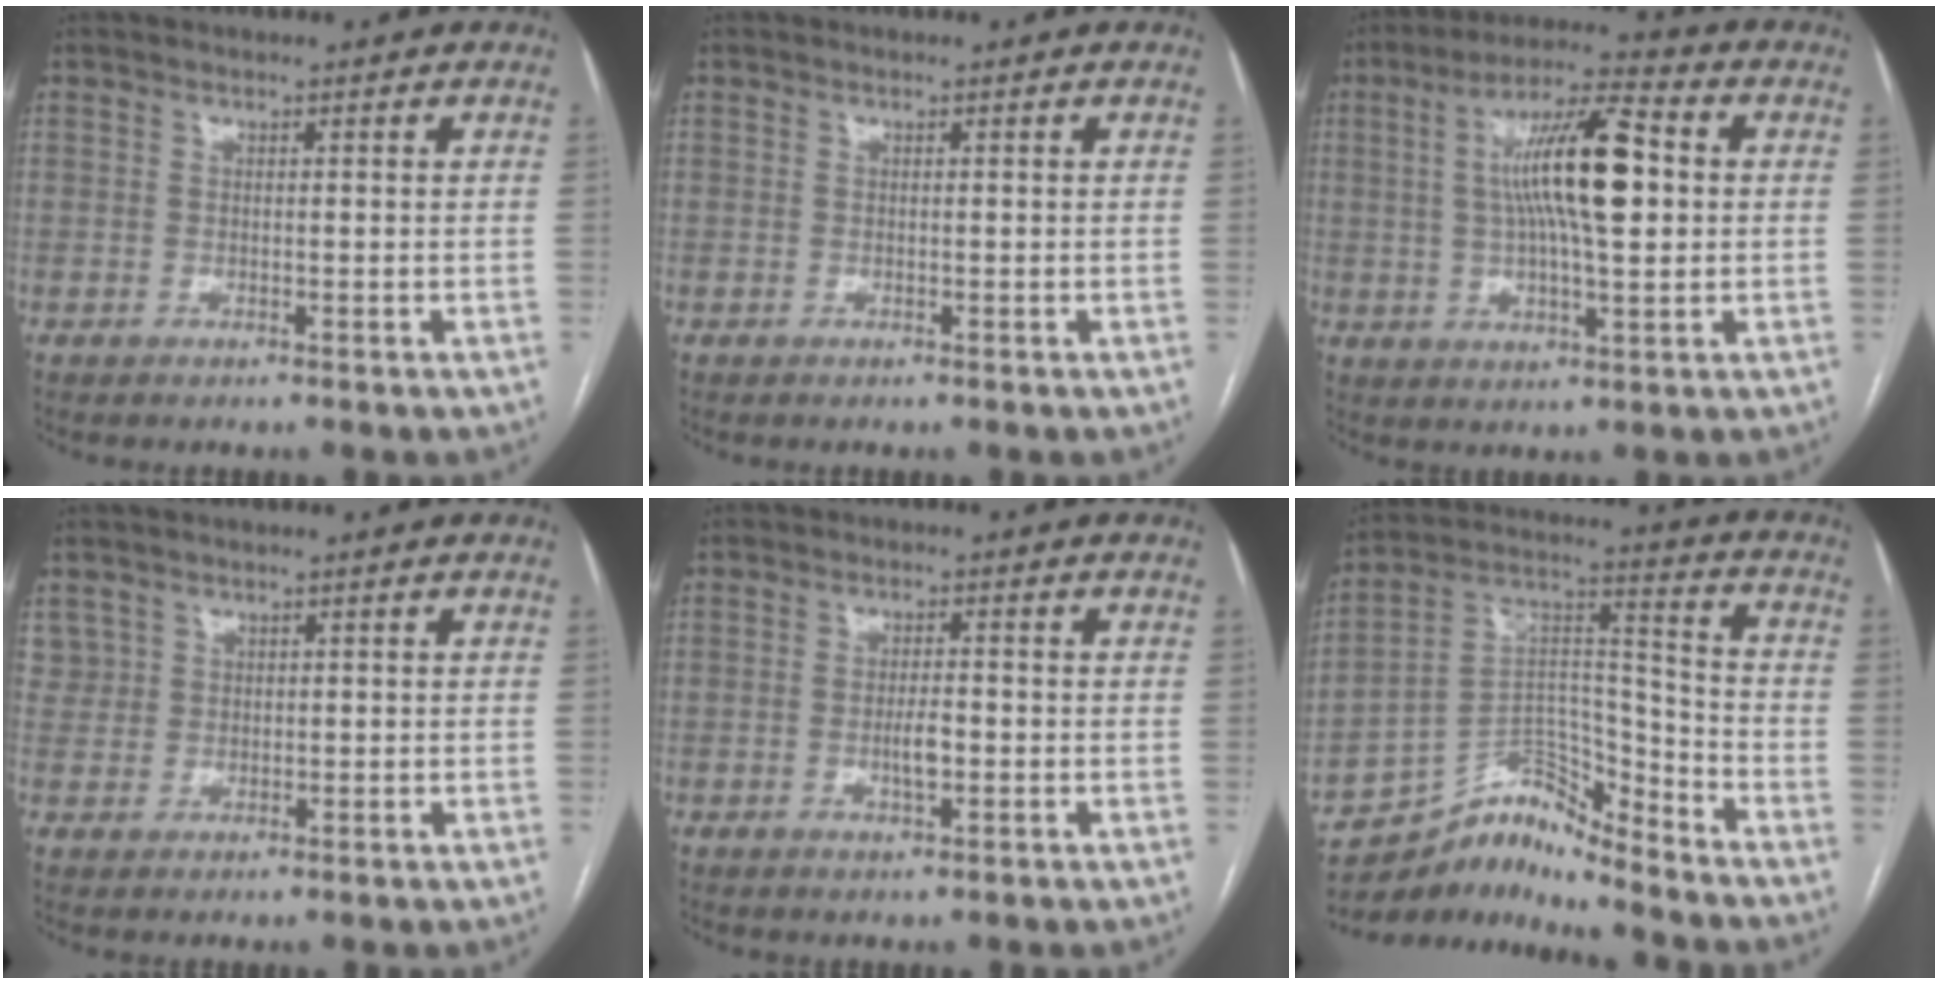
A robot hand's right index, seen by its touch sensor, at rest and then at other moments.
{"total": 0.0}
{"total": 13.8, "force": [1.8, 2.7, 13.4], "torque": [-0.239, 0.024, 0.026]}
{"total": 2.6, "force": [1.3, 2.2, -0.2], "torque": [0.021, 0.007, 0.021]}
{"total": 3.1, "force": [-0.7, 0.9, 2.9], "torque": [-0.053, 0.000, -0.010]}
{"total": 10.0, "force": [-9.9, 1.2, 0.3], "torque": [0.000, 0.070, -0.185]}